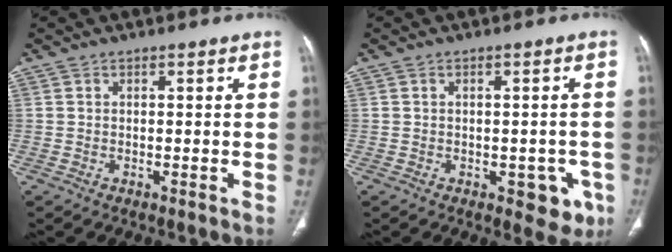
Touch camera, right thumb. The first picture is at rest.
{"total": 5.8, "force": [-2.4, 3.2, 4.1], "torque": [-0.015, 0.002, -0.024]}